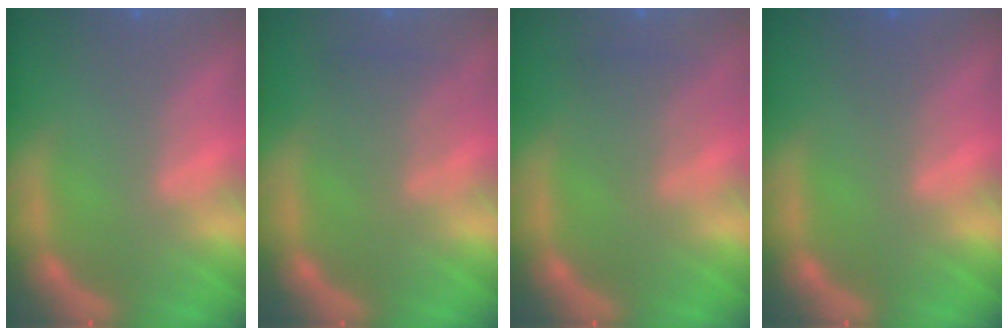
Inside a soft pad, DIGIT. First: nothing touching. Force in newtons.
{"total": 3.0}
{"total": 2.5}
{"total": 1.5}